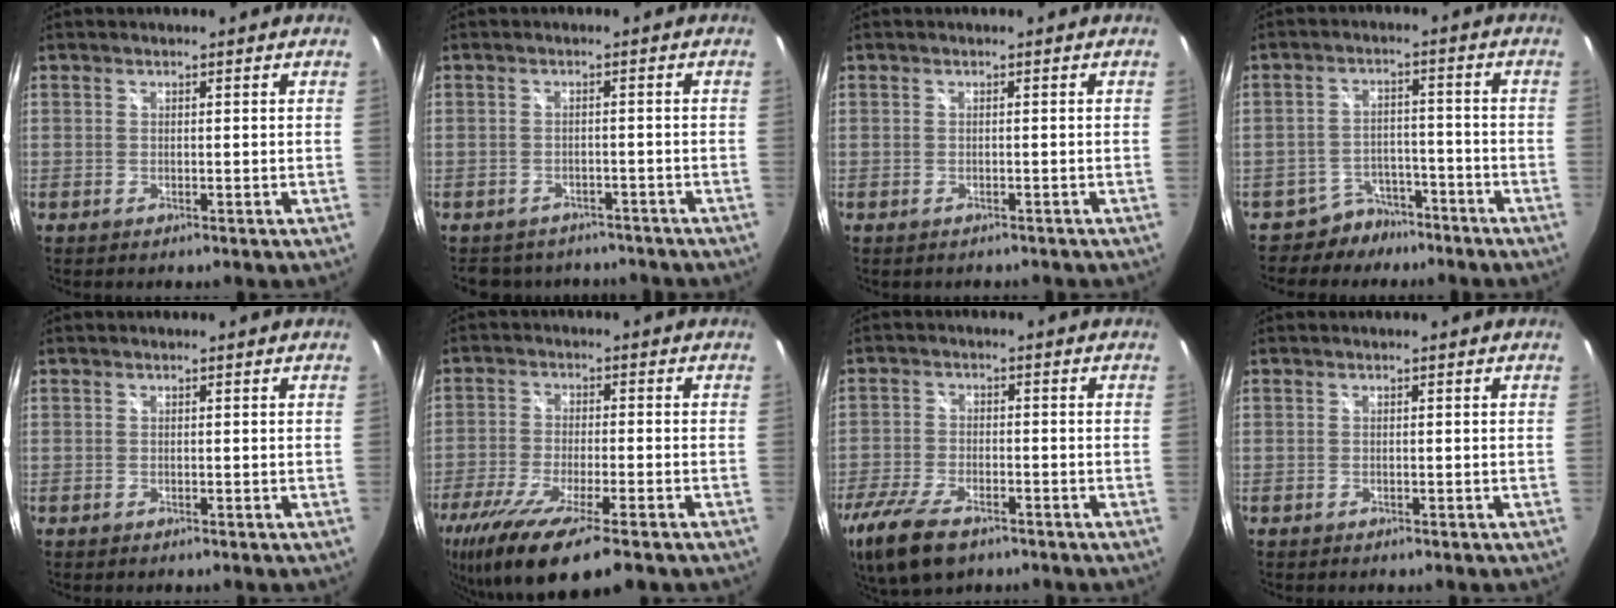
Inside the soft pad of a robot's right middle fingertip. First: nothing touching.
{"total": 8.3, "force": [-7.1, 3.8, 2.2], "torque": [-0.046, -0.001, -0.092]}
{"total": 0.9, "force": [-0.8, 0.3, 0.3], "torque": [-0.008, -0.004, -0.009]}
{"total": 6.3, "force": [-5.2, 3.6, 0.2], "torque": [-0.009, 0.020, -0.076]}
{"total": 0.0}
{"total": 15.4, "force": [-10.5, 2.6, 11.0], "torque": [-0.224, -0.063, -0.184]}
{"total": 12.8, "force": [-8.6, 5.6, 7.7], "torque": [-0.192, -0.040, -0.159]}
{"total": 0.0}